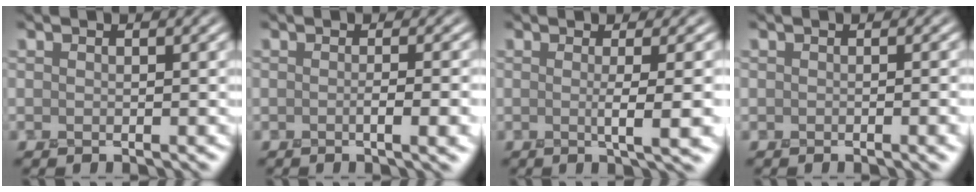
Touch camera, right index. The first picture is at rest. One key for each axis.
{"total": 3.1, "fx": -0.7, "fy": 0.9, "fz": 2.9, "tx": -0.031, "ty": 0.000, "tz": -0.010}
{"total": 4.1, "fx": -0.4, "fy": 0.8, "fz": 4.0, "tx": -0.055, "ty": -0.002, "tz": -0.007}
{"total": 1.7, "fx": -0.6, "fy": 0.6, "fz": 1.5, "tx": -0.011, "ty": -0.007, "tz": -0.002}